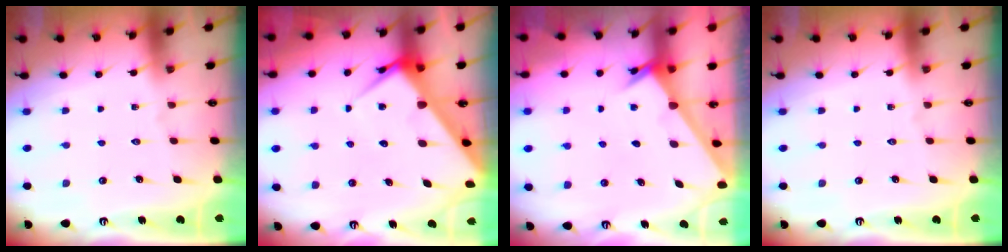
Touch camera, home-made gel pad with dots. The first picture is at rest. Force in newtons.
{"total": 6.3, "press": 6.3, "slide": 0.5}
{"total": 2.4, "press": 2.4, "slide": 0.2}
{"total": 0.0}